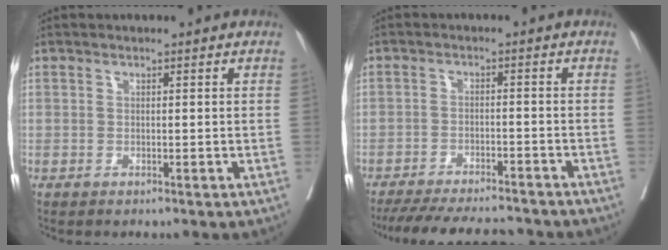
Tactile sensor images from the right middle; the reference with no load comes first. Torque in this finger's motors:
{"motor_torque": [0.28, -0.47, 0.16, 0.10]}